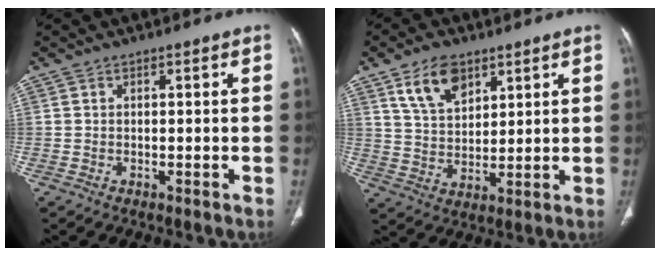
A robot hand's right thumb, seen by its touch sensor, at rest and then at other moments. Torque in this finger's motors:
{"motor_torque": [-0.28, 0.38, 0.50, 0.59, 0.05]}